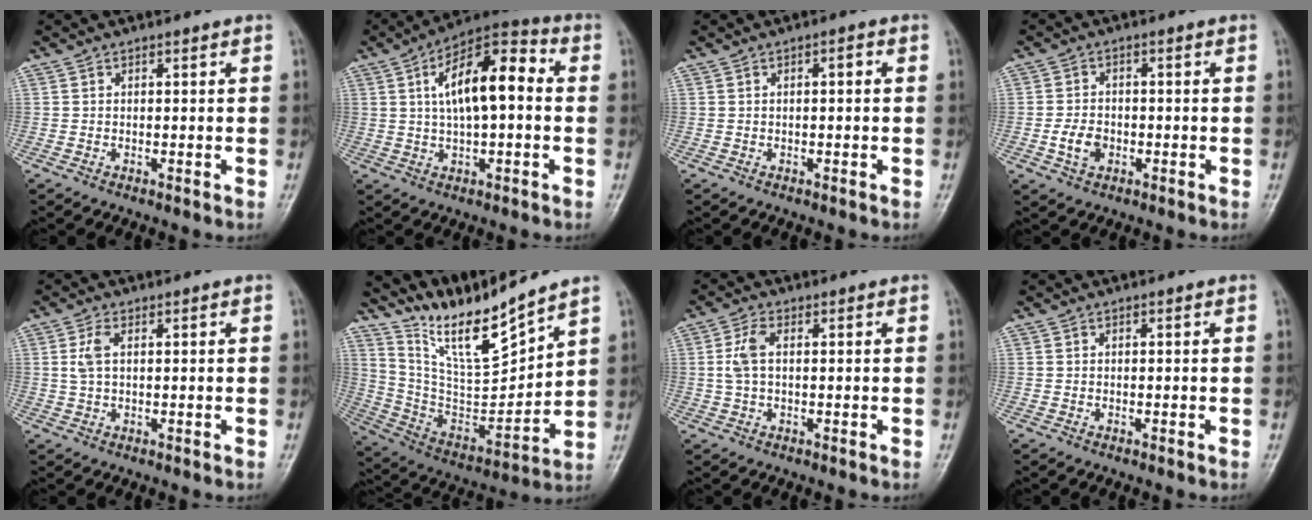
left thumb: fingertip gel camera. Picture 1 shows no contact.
{"total": 13.8, "force": [2.0, 6.0, 12.3], "torque": [-0.196, 0.030, 0.022]}
{"total": 1.5, "force": [0.2, 0.6, 1.4], "torque": [-0.021, 0.004, 0.001]}
{"total": 4.4, "force": [-1.4, 3.3, 2.6], "torque": [-0.041, 0.009, -0.028]}
{"total": 2.8, "force": [0.8, 1.4, 2.2], "torque": [-0.055, 0.006, 0.016]}
{"total": 14.5, "force": [12.9, 1.1, 6.6], "torque": [-0.103, -0.081, 0.259]}
{"total": 3.7, "force": [0.5, 2.0, 3.1], "torque": [-0.083, 0.007, 0.007]}
{"total": 0.0}